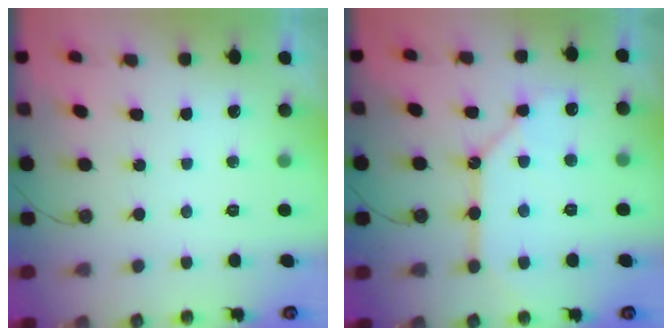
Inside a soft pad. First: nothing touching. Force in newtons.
{"total": 11.2, "press": 11.1, "slide": 1.0}